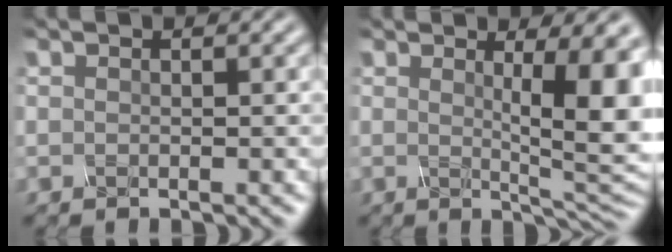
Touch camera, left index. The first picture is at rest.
{"total": 8.8, "force": [1.5, 2.3, 8.3], "torque": [-0.100, -0.007, 0.025]}